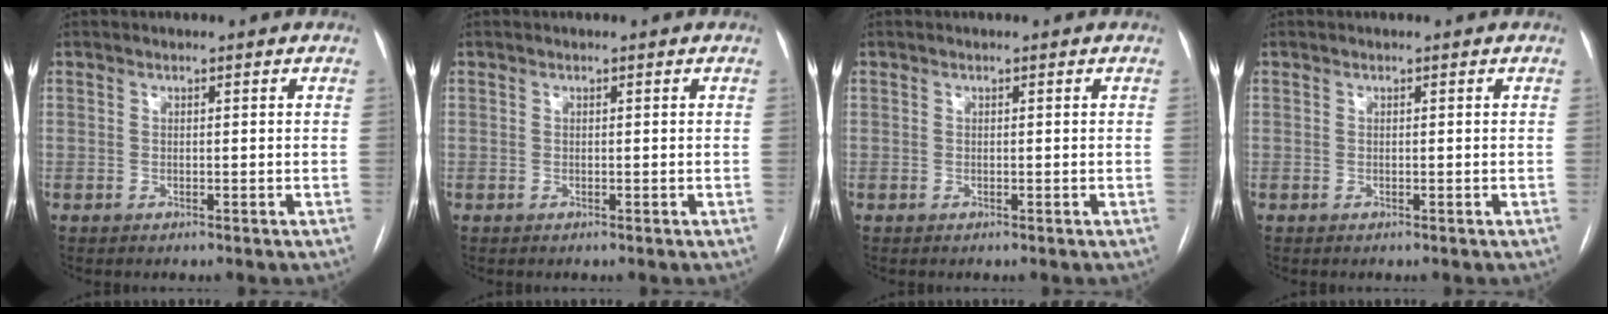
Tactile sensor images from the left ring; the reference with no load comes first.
{"total": 0.0}
{"total": 0.0}
{"total": 0.0}